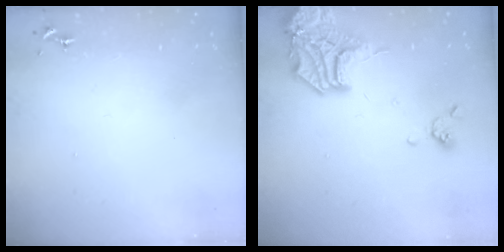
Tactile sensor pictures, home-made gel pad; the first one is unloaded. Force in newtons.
{"total": 19.9, "press": 19.8, "slide": 2.6}